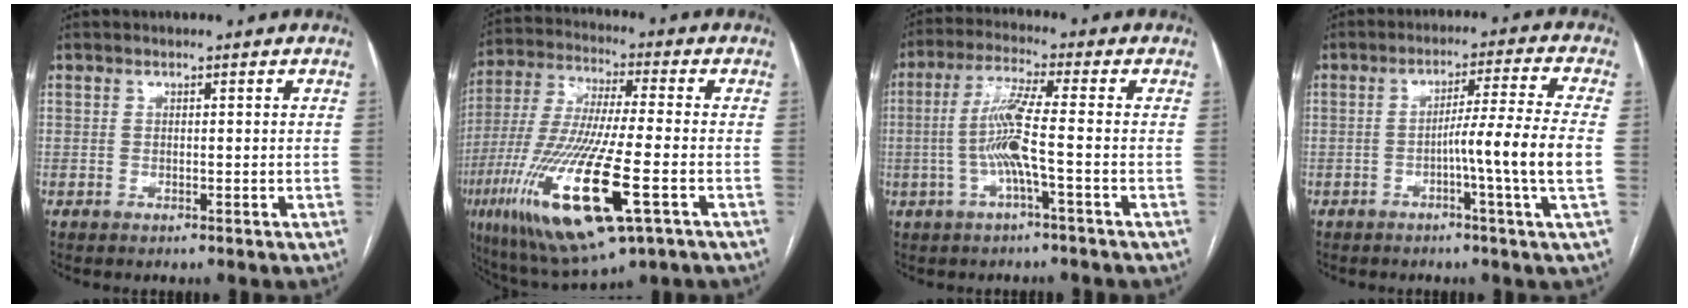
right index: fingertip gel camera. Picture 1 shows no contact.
{"total": 20.5, "force": [-7.7, 3.1, 18.8], "torque": [-0.417, -0.044, -0.132]}
{"total": 8.4, "force": [-1.6, -0.7, 8.3], "torque": [-0.175, 0.010, -0.034]}
{"total": 9.2, "force": [-2.0, -2.1, 8.7], "torque": [-0.139, -0.003, -0.036]}